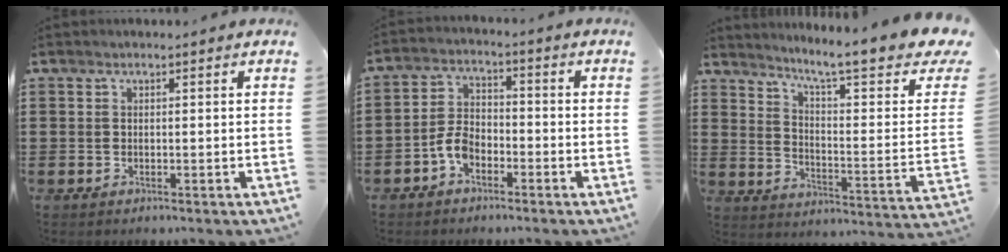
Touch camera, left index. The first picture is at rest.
{"total": 4.8, "force": [-2.6, 2.7, 2.9], "torque": [-0.074, 0.006, -0.056]}
{"total": 8.5, "force": [6.3, 0.1, 5.7], "torque": [-0.110, -0.049, 0.093]}